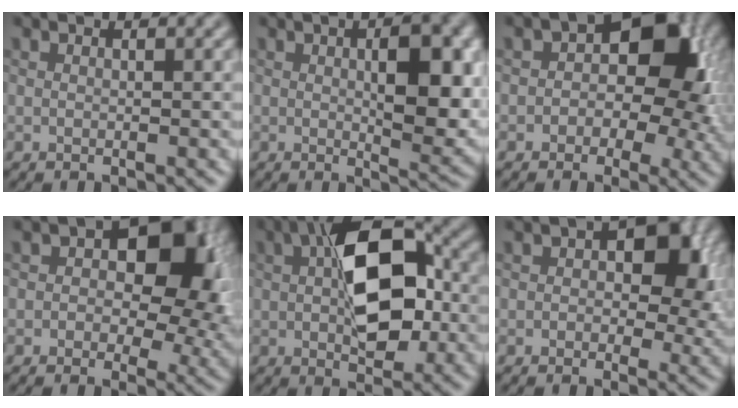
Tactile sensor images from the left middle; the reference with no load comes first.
{"total": 6.1, "force": [0.9, 1.5, 5.8], "torque": [-0.085, 0.004, 0.030]}
{"total": 7.4, "force": [0.4, 4.8, 5.7], "torque": [-0.066, 0.015, 0.007]}
{"total": 8.9, "force": [1.3, 5.5, 6.9], "torque": [-0.096, 0.010, 0.027]}
{"total": 8.8, "force": [0.8, 4.4, 7.6], "torque": [-0.134, 0.021, 0.019]}
{"total": 6.5, "force": [1.2, 3.6, 5.2], "torque": [-0.080, 0.013, 0.028]}